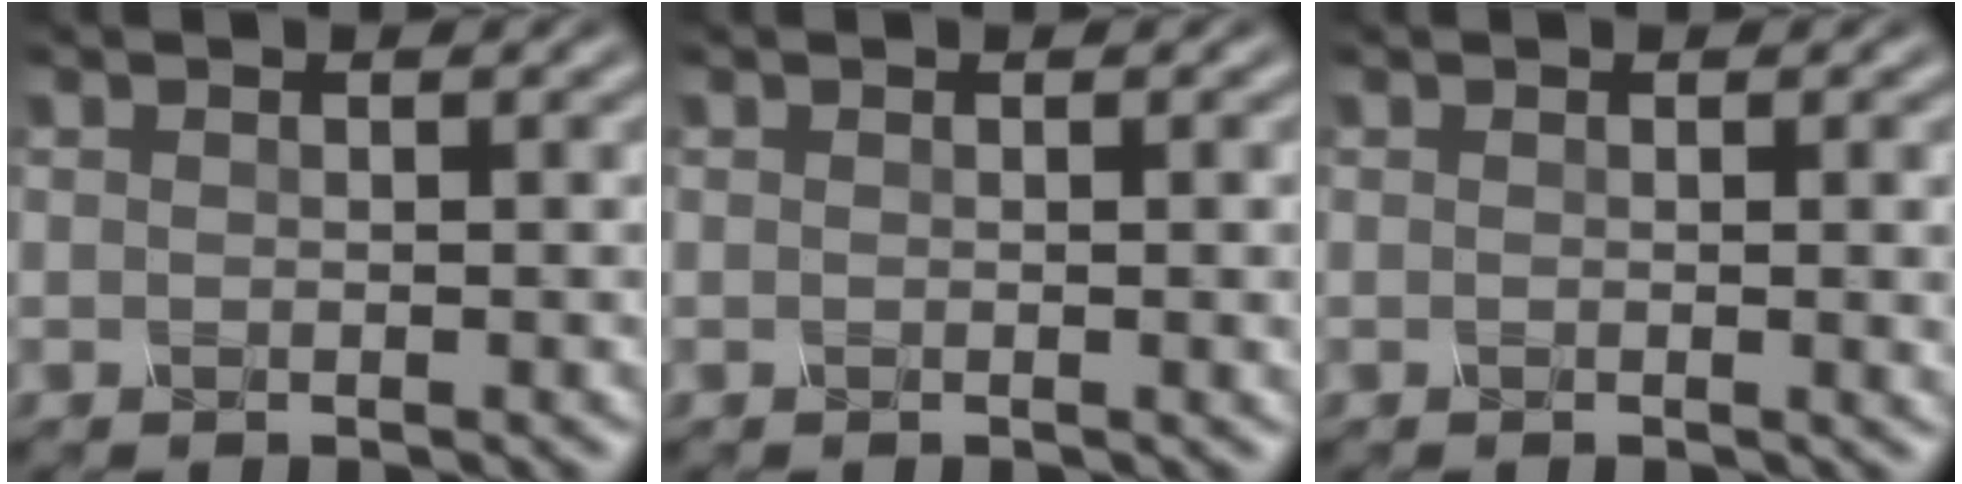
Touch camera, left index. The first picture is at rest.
{"total": 1.6, "force": [0.0, 0.6, 1.5], "torque": [-0.013, 0.002, -0.004]}
{"total": 2.5, "force": [0.1, 0.8, 2.3], "torque": [-0.020, 0.001, -0.002]}